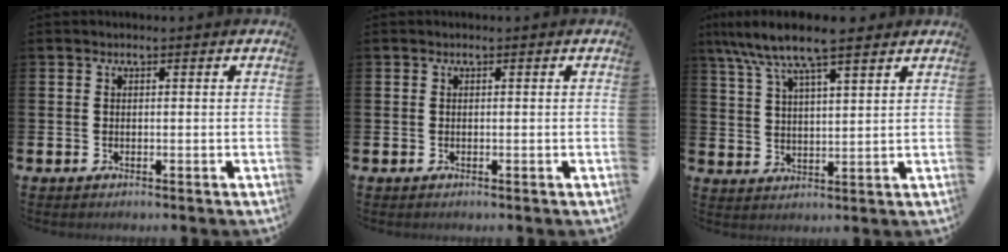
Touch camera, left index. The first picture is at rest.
{"total": 0.0}
{"total": 8.8, "force": [7.5, 1.5, 4.4], "torque": [-0.106, -0.022, 0.135]}